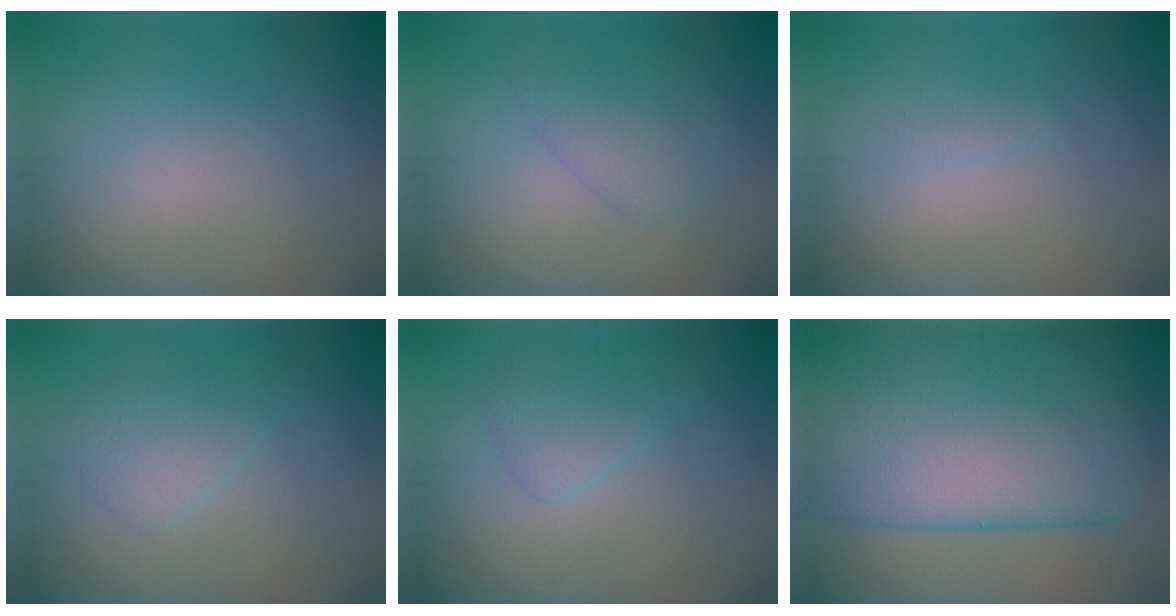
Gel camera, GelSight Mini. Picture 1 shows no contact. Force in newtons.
{"total": 2.2, "press": 2.2, "slide": 0.2}
{"total": 0.8, "press": 0.8, "slide": 0.1}
{"total": 2.3, "press": 2.3, "slide": 0.0}
{"total": 2.4, "press": 2.4, "slide": 0.1}
{"total": 16.4, "press": 16.4, "slide": 0.6}